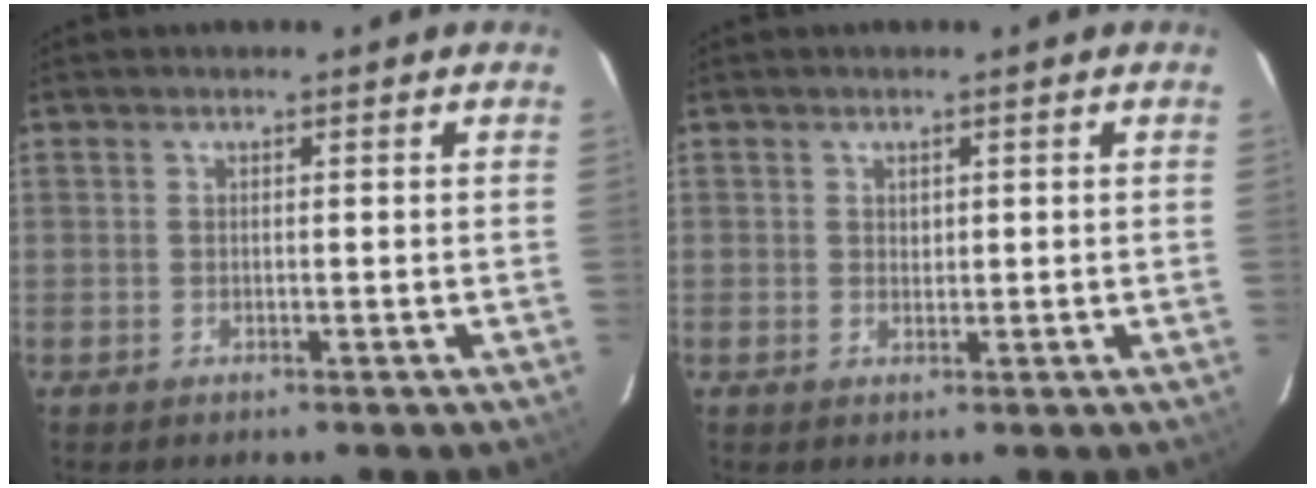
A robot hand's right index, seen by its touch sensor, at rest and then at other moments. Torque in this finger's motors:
{"motor_torque": [-0.14, 0.24, -0.09, 0.01]}